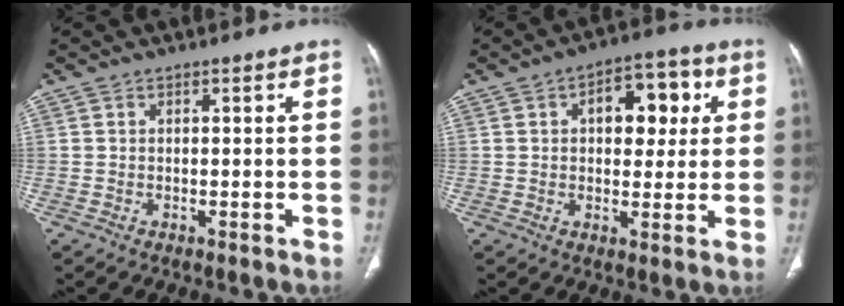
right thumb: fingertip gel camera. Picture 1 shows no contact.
{"total": 10.7, "force": [2.9, 6.4, 8.1], "torque": [-0.070, 0.011, 0.037]}